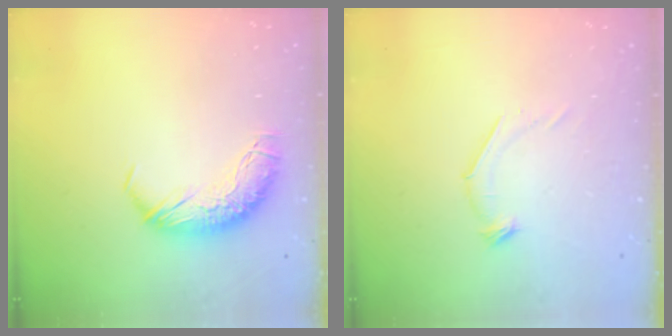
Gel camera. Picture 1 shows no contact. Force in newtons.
{"total": 5.7, "press": 5.7, "slide": 0.9}